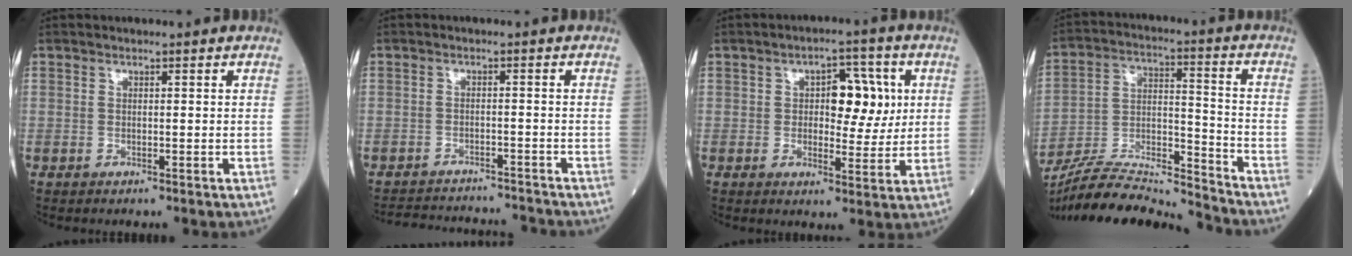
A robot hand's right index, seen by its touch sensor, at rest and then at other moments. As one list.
[{"total": 11.2, "force": [-10.9, 1.2, 2.2], "torque": [-0.040, 0.008, -0.149]}, {"total": 7.5, "force": [1.6, 3.7, 6.4], "torque": [-0.081, 0.012, 0.024]}, {"total": 17.8, "force": [-17.1, 0.1, 5.1], "torque": [-0.096, 0.012, -0.293]}]